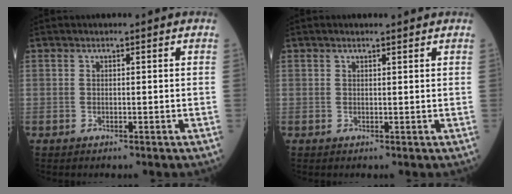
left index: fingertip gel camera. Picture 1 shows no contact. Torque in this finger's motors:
{"motor_torque": [1.04, -1.08, 0.00, 0.01]}